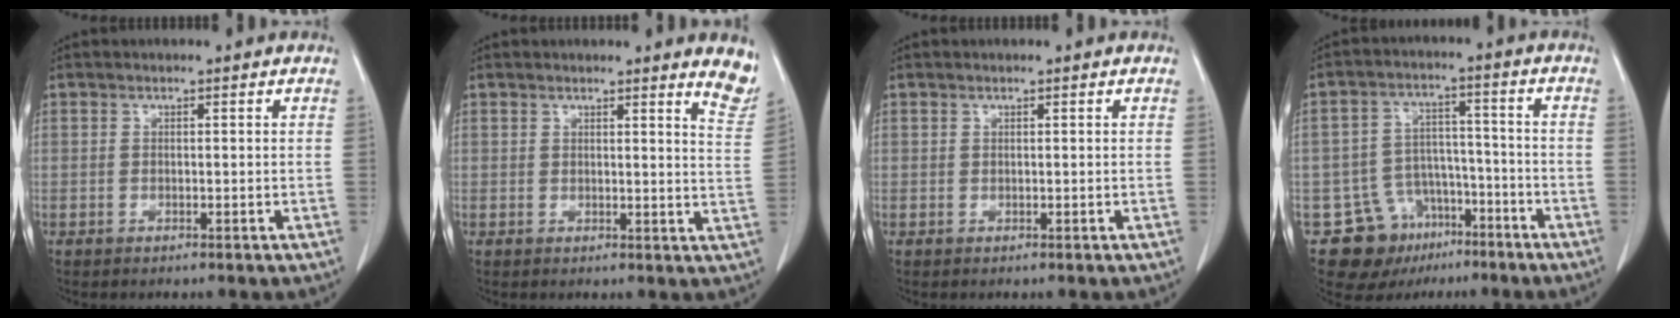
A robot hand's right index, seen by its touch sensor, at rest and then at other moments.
{"total": 5.3, "force": [4.6, 0.3, 2.5], "torque": [-0.022, -0.030, 0.028]}
{"total": 0.0}
{"total": 10.3, "force": [-6.2, 7.8, 2.8], "torque": [-0.048, 0.037, -0.087]}